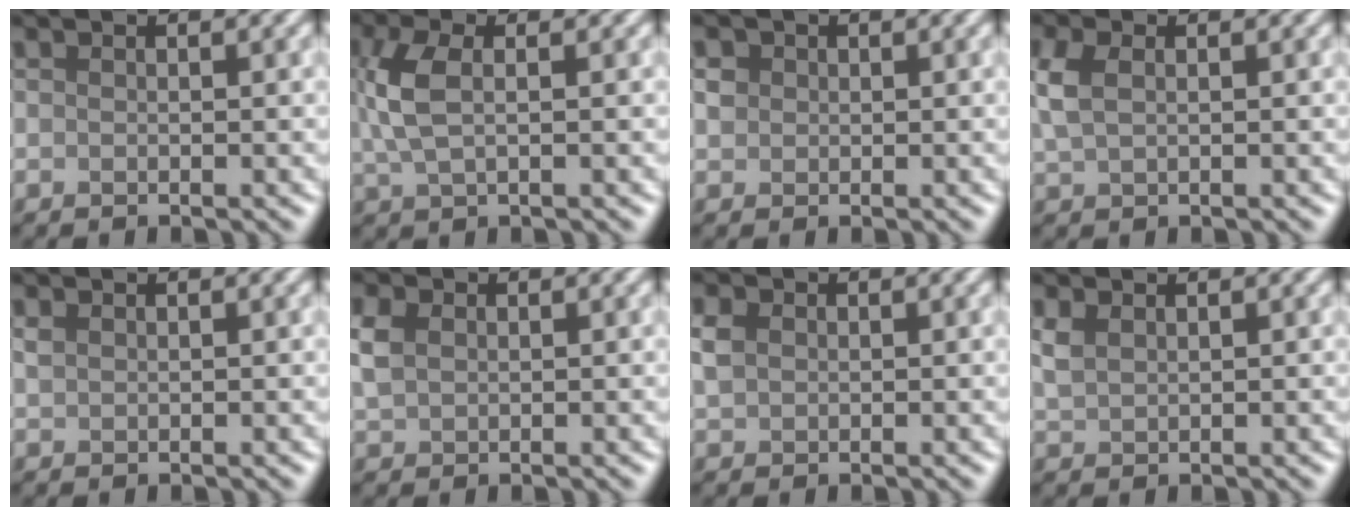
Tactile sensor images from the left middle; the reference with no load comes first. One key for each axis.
{"total": 4.0, "fx": 0.8, "fy": 2.0, "fz": 3.3, "tx": -0.085, "ty": 0.006, "tz": 0.016}
{"total": 1.1, "fx": 0.3, "fy": 1.1, "fz": 0.2, "tx": -0.001, "ty": 0.000, "tz": 0.004}
{"total": 2.8, "fx": 0.8, "fy": 1.8, "fz": 2.1, "tx": -0.057, "ty": 0.006, "tz": 0.015}
{"total": 0.7, "fx": 0.4, "fy": 0.5, "fz": 0.3, "tx": -0.008, "ty": 0.000, "tz": 0.011}
{"total": 2.4, "fx": 0.7, "fy": 1.8, "fz": 1.4, "tx": -0.034, "ty": 0.005, "tz": 0.012}
{"total": 1.9, "fx": 0.5, "fy": 1.5, "fz": 0.9, "tx": -0.021, "ty": 0.004, "tz": 0.007}
{"total": 1.5, "fx": 0.9, "fy": 0.9, "fz": 0.9, "tx": -0.026, "ty": 0.001, "tz": 0.022}